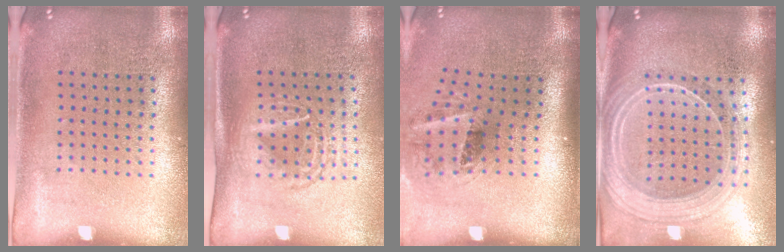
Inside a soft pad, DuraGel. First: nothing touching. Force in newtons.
{"total": 1.6, "press": 1.3, "slide": 0.9}
{"total": 1.6, "press": 1.2, "slide": 1.1}
{"total": 2.3, "press": 2.1, "slide": 1.0}